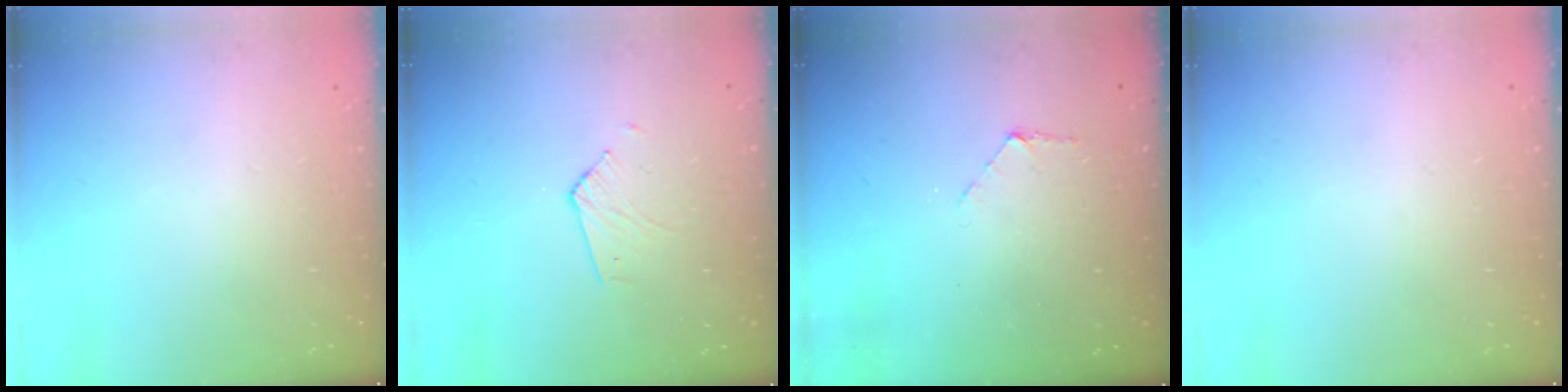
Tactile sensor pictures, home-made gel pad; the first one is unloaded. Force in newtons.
{"total": 2.9, "press": 2.9, "slide": 0.2}
{"total": 3.9, "press": 3.9, "slide": 0.3}
{"total": 0.0}